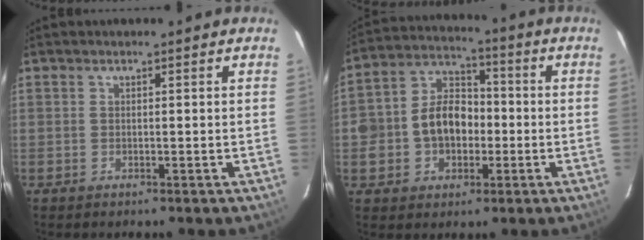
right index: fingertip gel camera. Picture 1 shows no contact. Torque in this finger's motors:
{"motor_torque": [0.43, -0.09, 0.60, 0.09]}